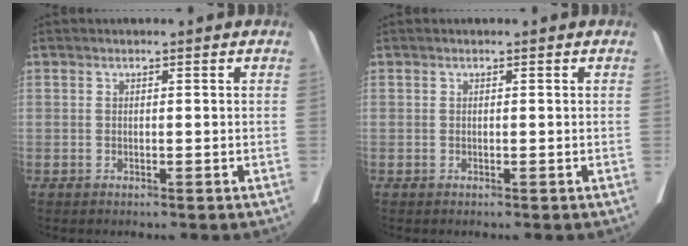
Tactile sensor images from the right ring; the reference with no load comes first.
{"total": 0.0}